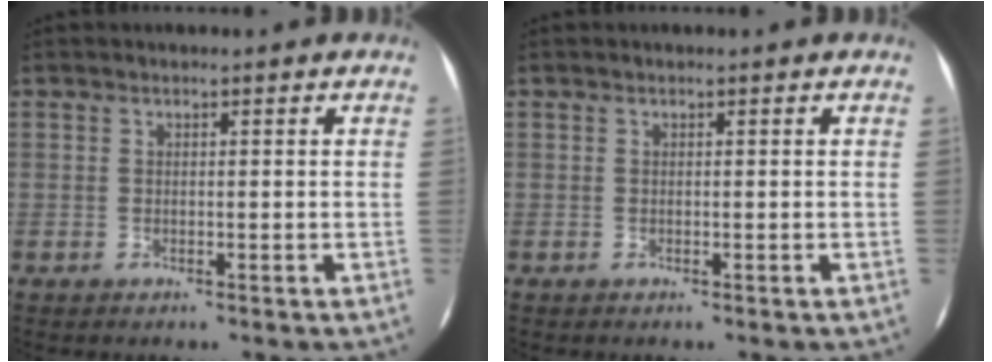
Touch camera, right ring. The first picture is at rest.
{"total": 0.0}